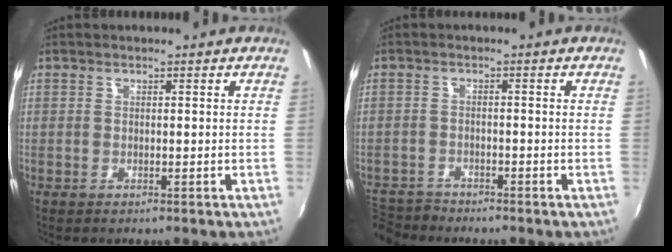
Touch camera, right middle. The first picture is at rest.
{"total": 6.3, "force": [-5.8, 2.2, 0.7], "torque": [-0.037, -0.003, -0.109]}